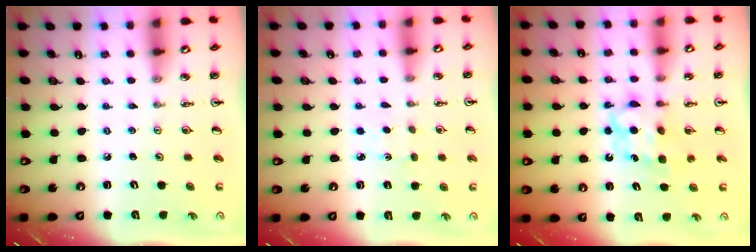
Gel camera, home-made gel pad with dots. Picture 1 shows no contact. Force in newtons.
{"total": 1.8, "press": 1.7, "slide": 0.3}
{"total": 7.0, "press": 7.0, "slide": 0.4}